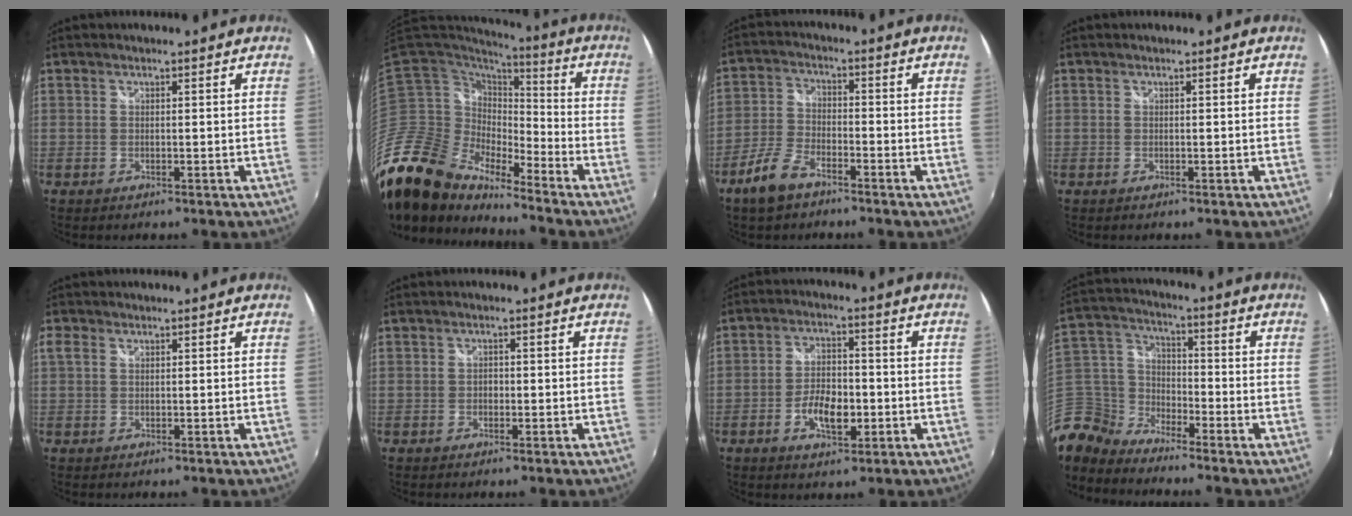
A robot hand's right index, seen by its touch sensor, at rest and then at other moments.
{"total": 20.3, "force": [-17.2, 7.5, 8.0], "torque": [-0.171, -0.023, -0.336]}
{"total": 7.3, "force": [-5.1, 3.2, 4.2], "torque": [-0.100, 0.003, -0.102]}
{"total": 0.0}
{"total": 1.9, "force": [0.7, 1.2, 1.3], "torque": [-0.029, 0.004, 0.013]}
{"total": 1.0, "force": [-0.4, 0.9, 0.4], "torque": [-0.006, 0.000, -0.008]}
{"total": 7.3, "force": [-2.3, 3.8, 5.8], "torque": [-0.115, 0.003, -0.037]}
{"total": 9.3, "force": [-8.0, 4.8, 0.4], "torque": [-0.044, 0.035, -0.190]}